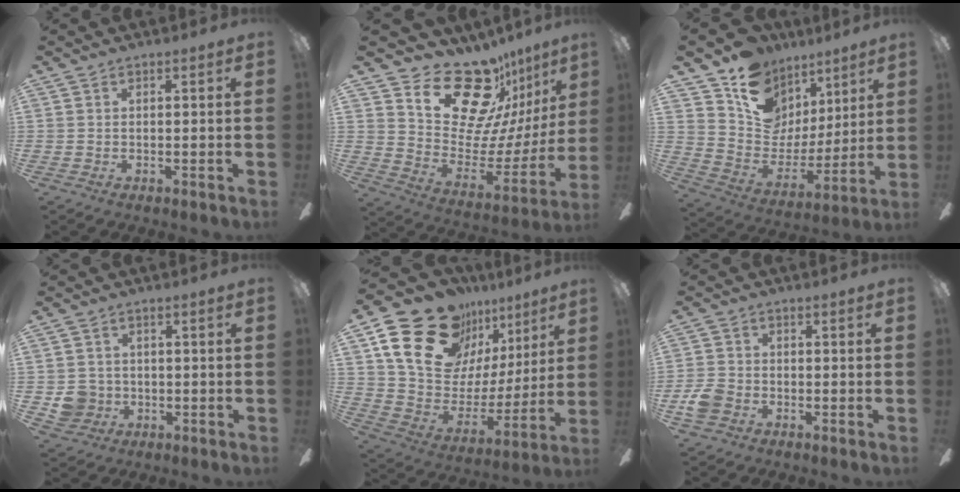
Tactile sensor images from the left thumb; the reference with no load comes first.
{"total": 23.2, "force": [18.2, 10.6, 9.7], "torque": [-0.128, -0.143, 0.327]}
{"total": 13.2, "force": [8.7, 9.4, 3.2], "torque": [-0.077, -0.069, 0.167]}
{"total": 6.1, "force": [-0.9, 5.8, 1.4], "torque": [-0.031, 0.010, -0.013]}
{"total": 23.3, "force": [15.1, 14.4, 10.3], "torque": [-0.179, -0.084, 0.294]}
{"total": 5.6, "force": [-2.5, 4.2, 2.7], "torque": [-0.059, 0.018, -0.047]}